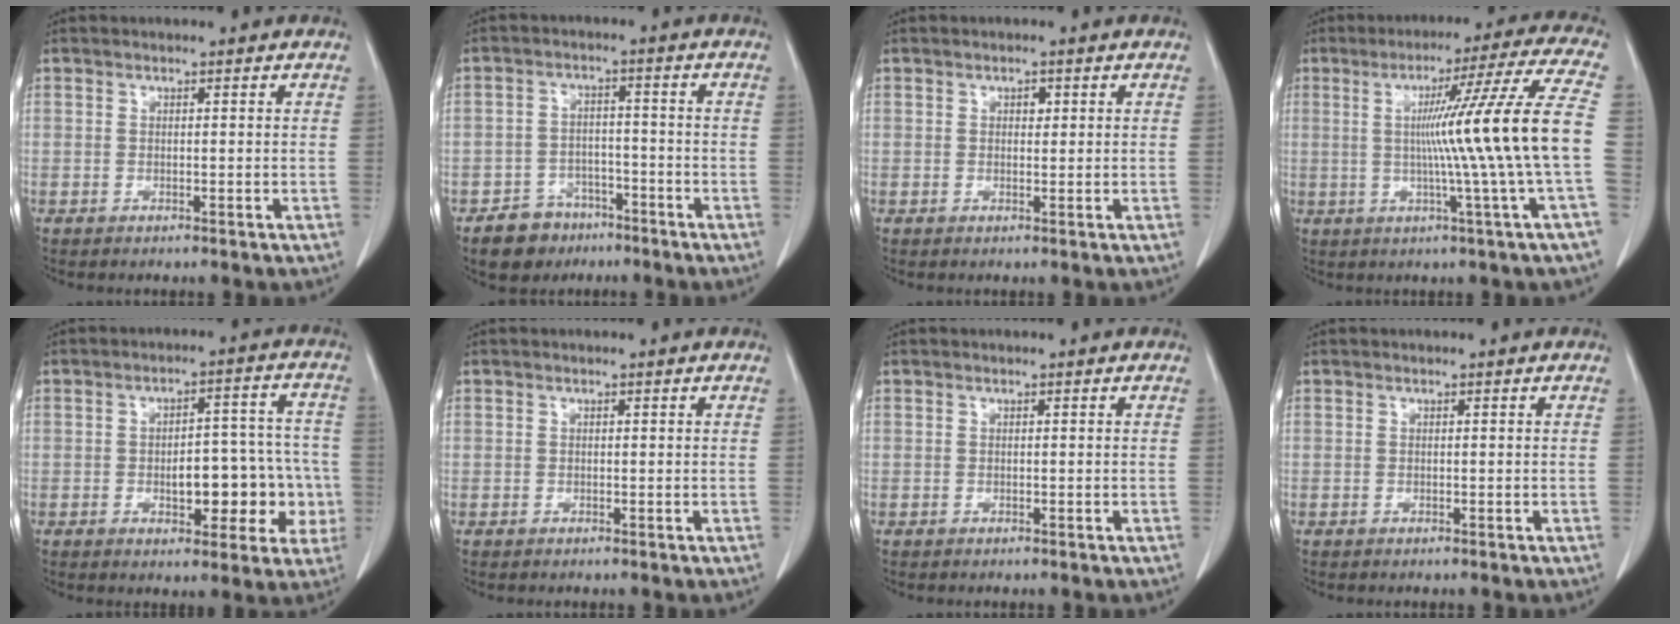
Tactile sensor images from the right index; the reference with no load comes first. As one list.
[{"total": 6.7, "force": [-4.5, 4.7, 1.5], "torque": [-0.028, 0.011, -0.067]}, {"total": 1.5, "force": [0.4, 0.9, 1.0], "torque": [-0.020, 0.002, 0.007]}, {"total": 17.0, "force": [-0.5, -3.2, 16.6], "torque": [-0.235, 0.001, -0.015]}, {"total": 11.8, "force": [-2.7, 5.5, 10.1], "torque": [-0.112, 0.039, -0.024]}, {"total": 0.5, "force": [0.0, 0.5, 0.0], "torque": [0.005, 0.004, 0.000]}, {"total": 0.0}, {"total": 0.0}]